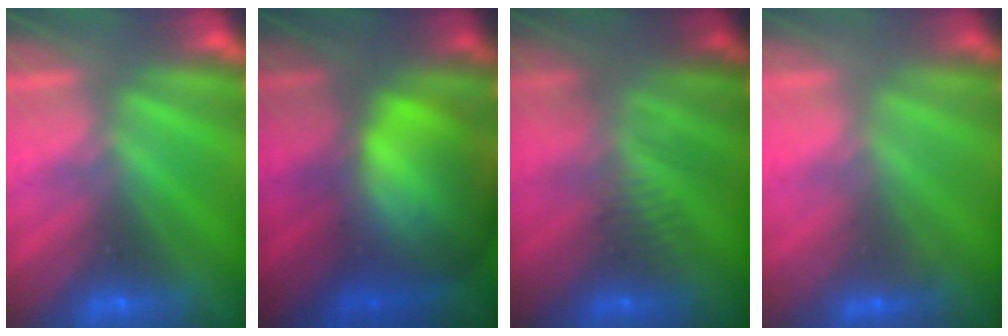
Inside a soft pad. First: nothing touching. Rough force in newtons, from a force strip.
{"total": 9.6}
{"total": 2.7}
{"total": 2.3}